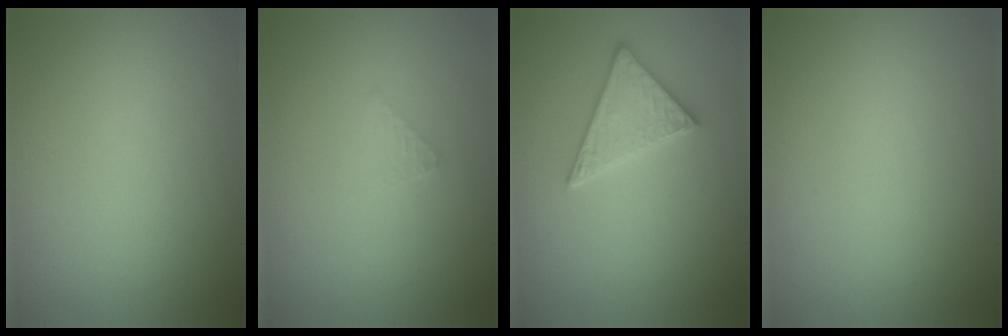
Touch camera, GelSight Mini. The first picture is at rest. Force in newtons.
{"total": 0.8, "press": 0.8, "slide": 0.1}
{"total": 3.0, "press": 3.0, "slide": 0.2}
{"total": 0.0}